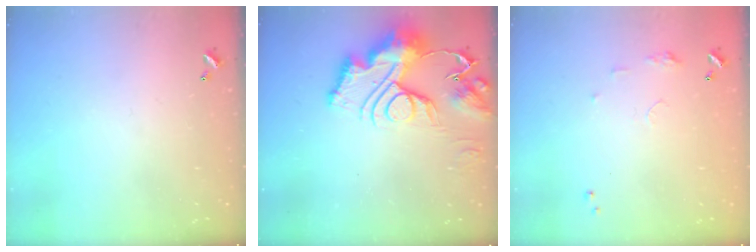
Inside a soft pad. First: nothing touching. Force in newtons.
{"total": 17.9, "press": 17.8, "slide": 1.9}
{"total": 6.3, "press": 6.3, "slide": 0.7}